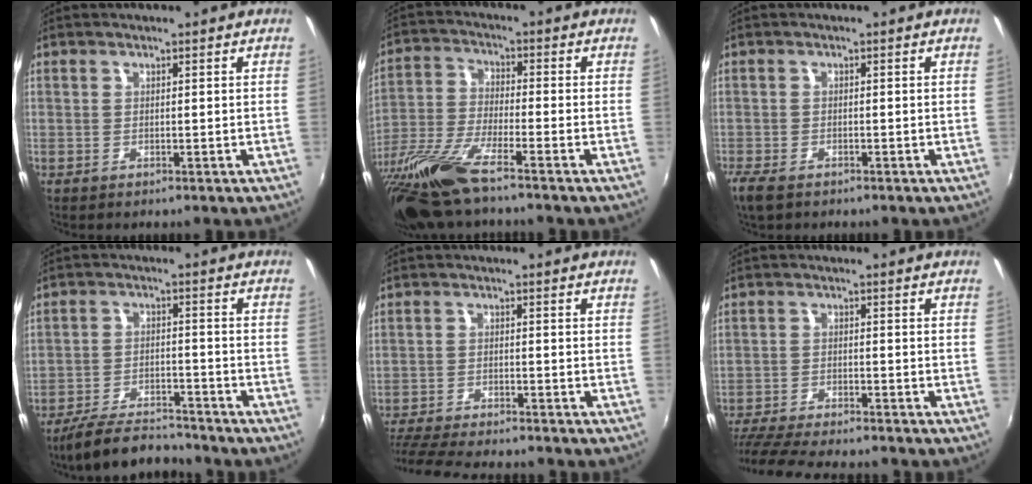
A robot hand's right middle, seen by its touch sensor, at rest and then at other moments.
{"total": 16.1, "force": [-12.5, 1.7, 10.1], "torque": [-0.220, -0.044, -0.241]}
{"total": 4.1, "force": [-3.1, 1.6, 2.1], "torque": [-0.055, -0.016, -0.062]}
{"total": 10.7, "force": [-9.8, 2.4, 3.7], "torque": [-0.096, -0.004, -0.161]}
{"total": 12.4, "force": [-11.1, 1.8, 5.2], "torque": [-0.125, -0.027, -0.187]}
{"total": 13.8, "force": [-12.2, 2.1, 6.1], "torque": [-0.140, -0.030, -0.204]}